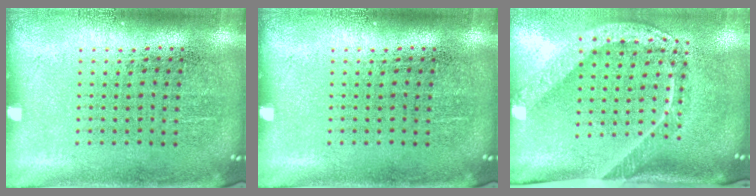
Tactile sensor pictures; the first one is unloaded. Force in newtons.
{"total": 0.0}
{"total": 2.1, "press": 1.5, "slide": 1.5}